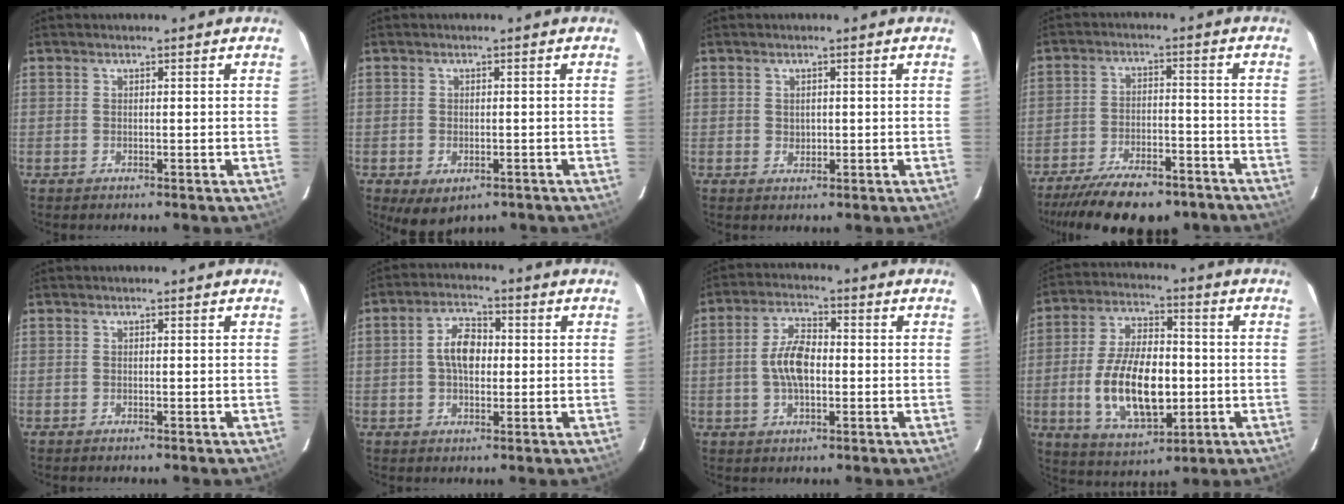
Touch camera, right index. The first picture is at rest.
{"total": 5.3, "force": [-2.6, 3.5, 3.1], "torque": [-0.060, -0.020, -0.031]}
{"total": 1.5, "force": [0.2, 1.3, 0.6], "torque": [-0.006, 0.003, 0.006]}
{"total": 18.2, "force": [-14.5, 6.4, 8.9], "torque": [-0.183, -0.020, -0.211]}
{"total": 0.0}
{"total": 6.4, "force": [0.2, 3.9, 5.1], "torque": [-0.093, 0.017, 0.005]}
{"total": 7.5, "force": [-0.7, 3.8, 6.5], "torque": [-0.125, 0.011, -0.010]}
{"total": 16.7, "force": [-2.8, 8.2, 14.3], "torque": [-0.282, 0.001, -0.036]}